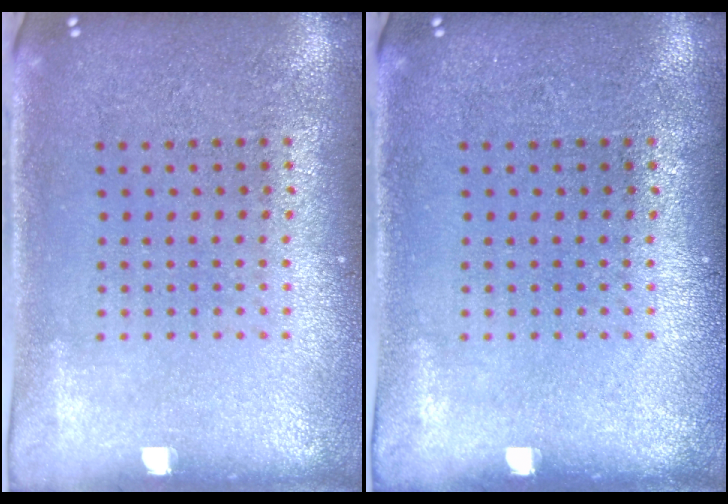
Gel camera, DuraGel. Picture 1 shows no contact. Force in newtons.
{"total": 0.0}